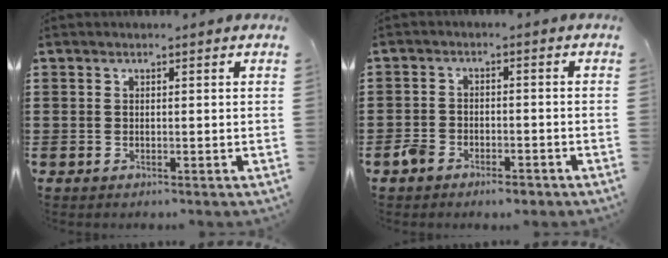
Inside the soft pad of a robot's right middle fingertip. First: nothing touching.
{"total": 3.2, "force": [-2.6, 1.5, 1.0], "torque": [-0.027, 0.006, -0.053]}